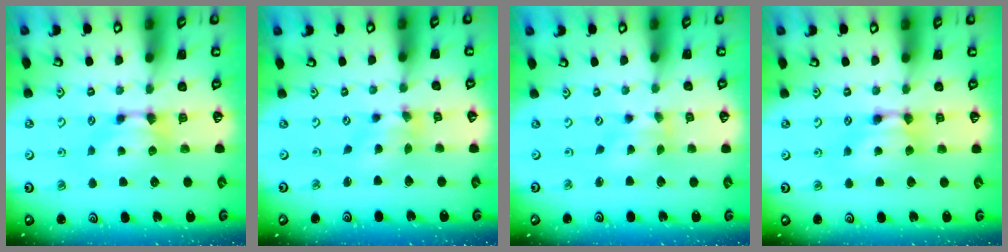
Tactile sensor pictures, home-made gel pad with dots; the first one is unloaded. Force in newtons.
{"total": 1.8, "press": 1.3, "slide": 1.2}
{"total": 1.2, "press": 0.3, "slide": 1.1}
{"total": 1.6, "press": 1.5, "slide": 0.1}